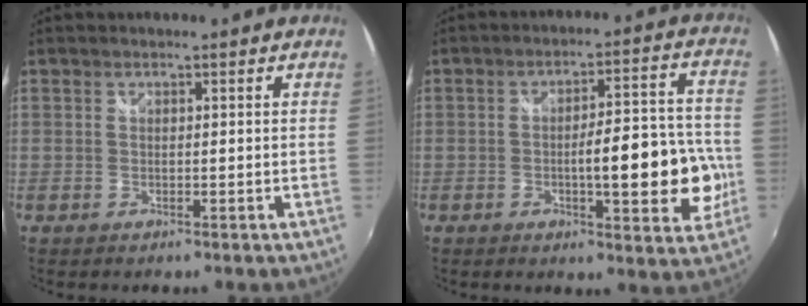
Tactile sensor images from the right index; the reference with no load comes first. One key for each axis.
{"total": 13.3, "fx": -3.0, "fy": 3.1, "fz": 12.6, "tx": -0.185, "ty": 0.002, "tz": -0.034}